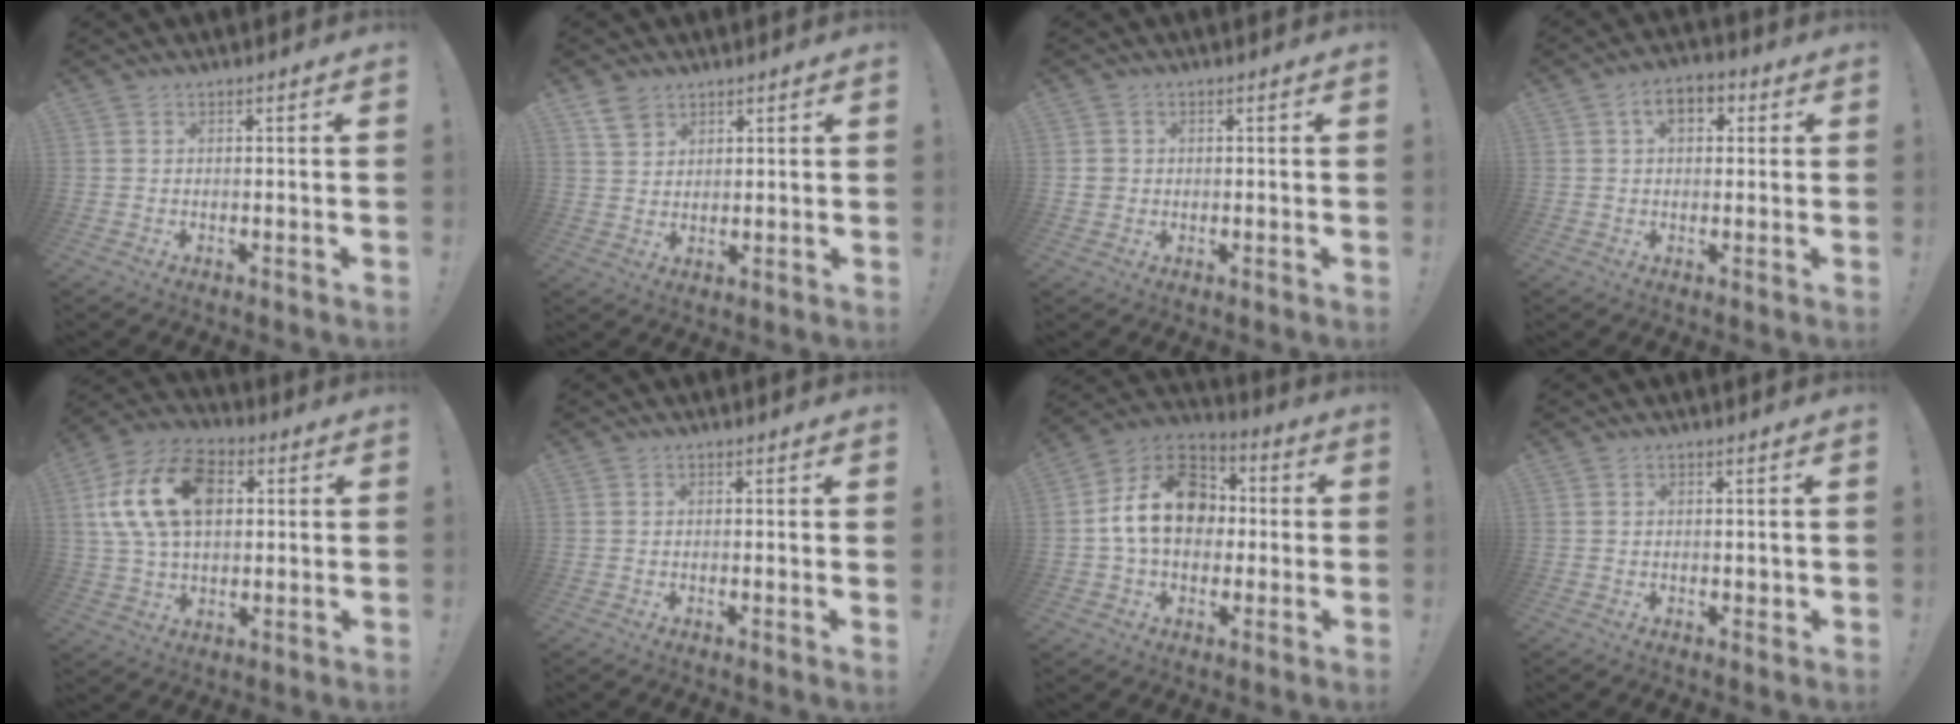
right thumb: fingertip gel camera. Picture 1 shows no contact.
{"total": 4.9, "force": [3.4, 3.0, 1.6], "torque": [-0.019, -0.016, 0.064]}
{"total": 2.5, "force": [0.2, 2.4, 0.7], "torque": [-0.014, 0.005, 0.006]}
{"total": 6.9, "force": [2.2, 4.4, 4.8], "torque": [-0.066, 0.005, 0.038]}
{"total": 18.9, "force": [4.4, 12.6, 13.4], "torque": [-0.241, 0.002, 0.080]}
{"total": 0.8, "force": [0.1, -0.3, 0.8], "torque": [-0.006, -0.005, -0.001]}
{"total": 18.0, "force": [1.5, 13.7, 11.5], "torque": [-0.173, 0.018, 0.037]}
{"total": 1.1, "force": [0.2, 1.0, 0.5], "torque": [0.000, 0.001, 0.001]}